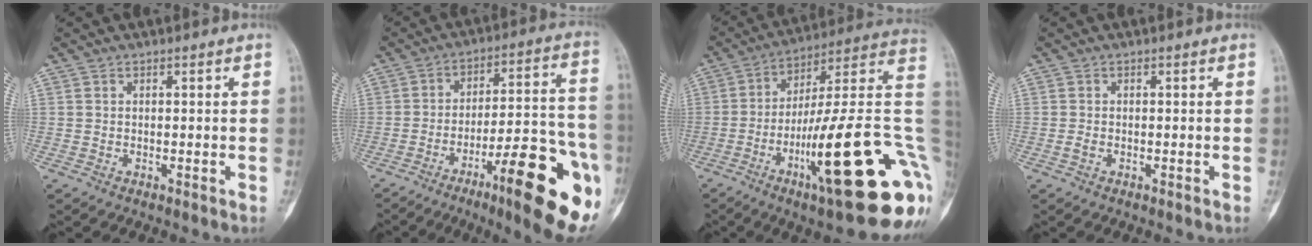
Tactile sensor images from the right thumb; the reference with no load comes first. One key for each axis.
{"total": 21.5, "fx": -10.0, "fy": 4.7, "fz": 18.5, "tx": -0.213, "ty": 0.054, "tz": -0.139}
{"total": 29.2, "fx": -7.9, "fy": 5.9, "fz": 27.4, "tx": -0.326, "ty": 0.037, "tz": -0.118}
{"total": 0.8, "fx": -0.3, "fy": 0.5, "fz": 0.6, "tx": -0.018, "ty": -0.001, "tz": -0.007}